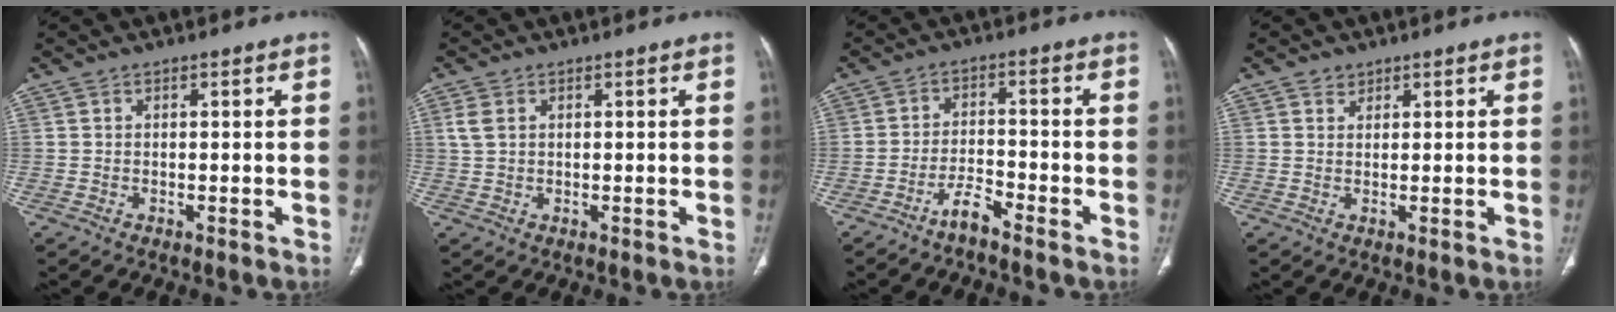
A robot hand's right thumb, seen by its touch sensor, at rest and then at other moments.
{"total": 2.5, "force": [0.7, 1.7, 1.6], "torque": [-0.045, 0.007, 0.017]}
{"total": 3.9, "force": [-3.3, 0.5, 2.0], "torque": [-0.038, 0.024, -0.066]}
{"total": 1.5, "force": [1.0, 1.1, 0.2], "torque": [0.009, -0.006, 0.014]}